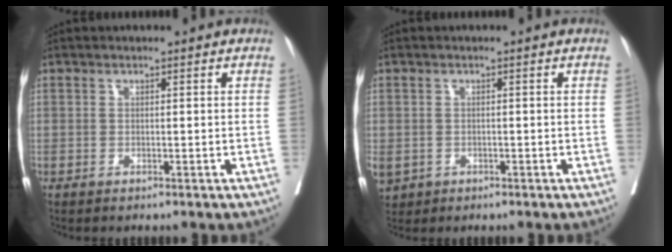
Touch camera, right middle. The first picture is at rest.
{"total": 4.2, "force": [-1.8, 3.4, 1.6], "torque": [-0.050, -0.004, -0.024]}